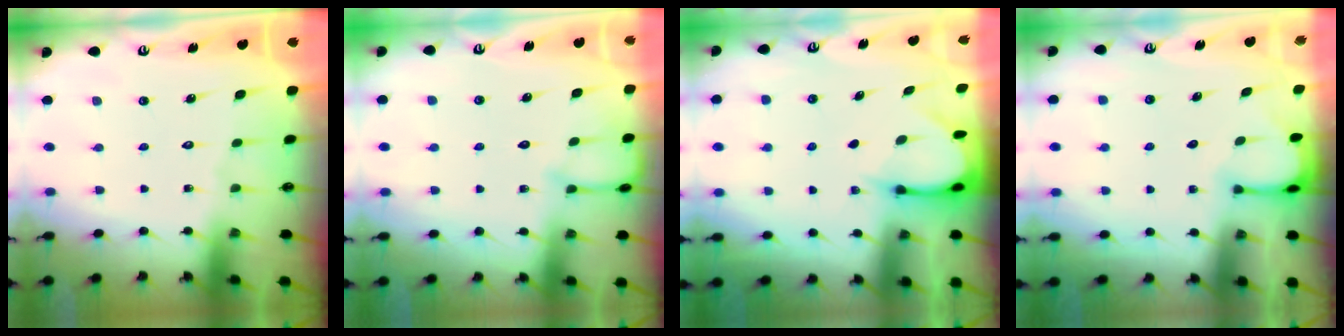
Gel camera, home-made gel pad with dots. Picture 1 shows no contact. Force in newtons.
{"total": 4.8, "press": 4.8, "slide": 0.5}
{"total": 3.7, "press": 3.7, "slide": 0.4}
{"total": 2.6, "press": 2.6, "slide": 0.3}